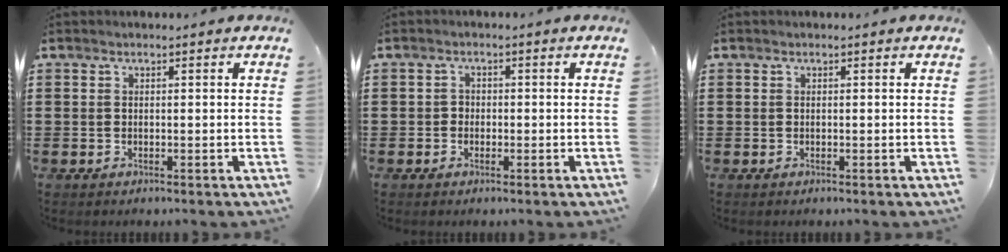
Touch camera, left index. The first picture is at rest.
{"total": 1.3, "force": [-0.7, 1.1, 0.3], "torque": [-0.010, 0.004, -0.016]}
{"total": 0.0}